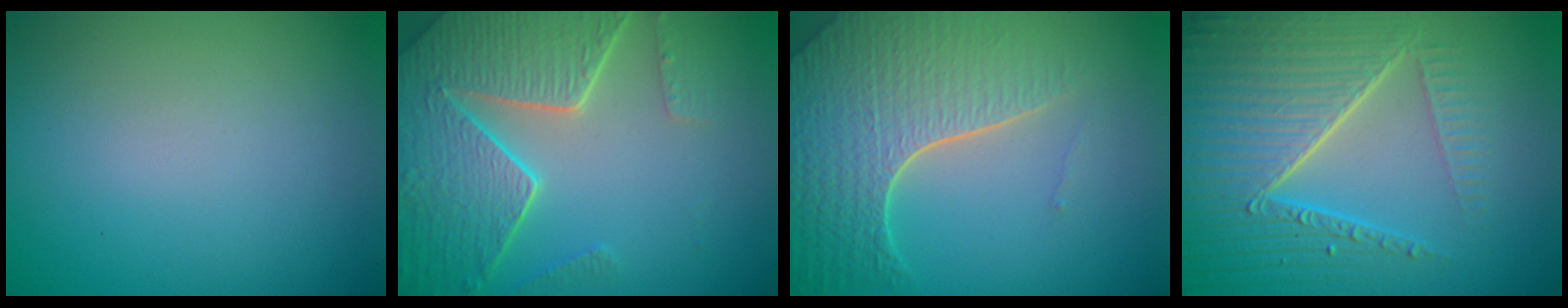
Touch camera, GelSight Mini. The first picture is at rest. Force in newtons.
{"total": 8.1, "press": 5.9, "slide": 5.6}
{"total": 8.2, "press": 5.8, "slide": 5.8}
{"total": 9.3, "press": 6.1, "slide": 6.9}